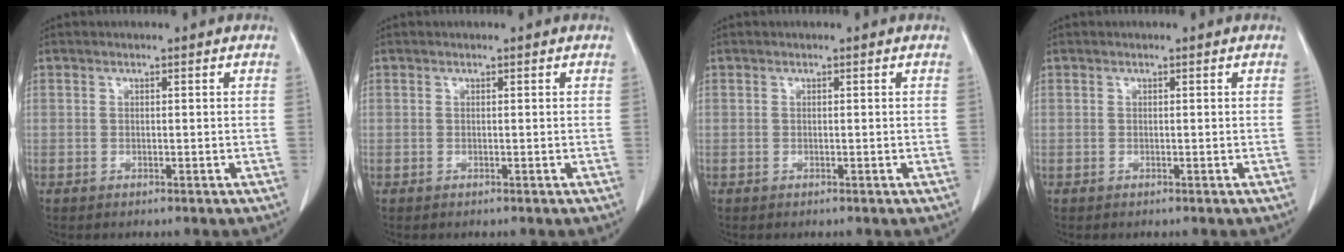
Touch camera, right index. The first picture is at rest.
{"total": 0.0}
{"total": 0.0}
{"total": 0.0}